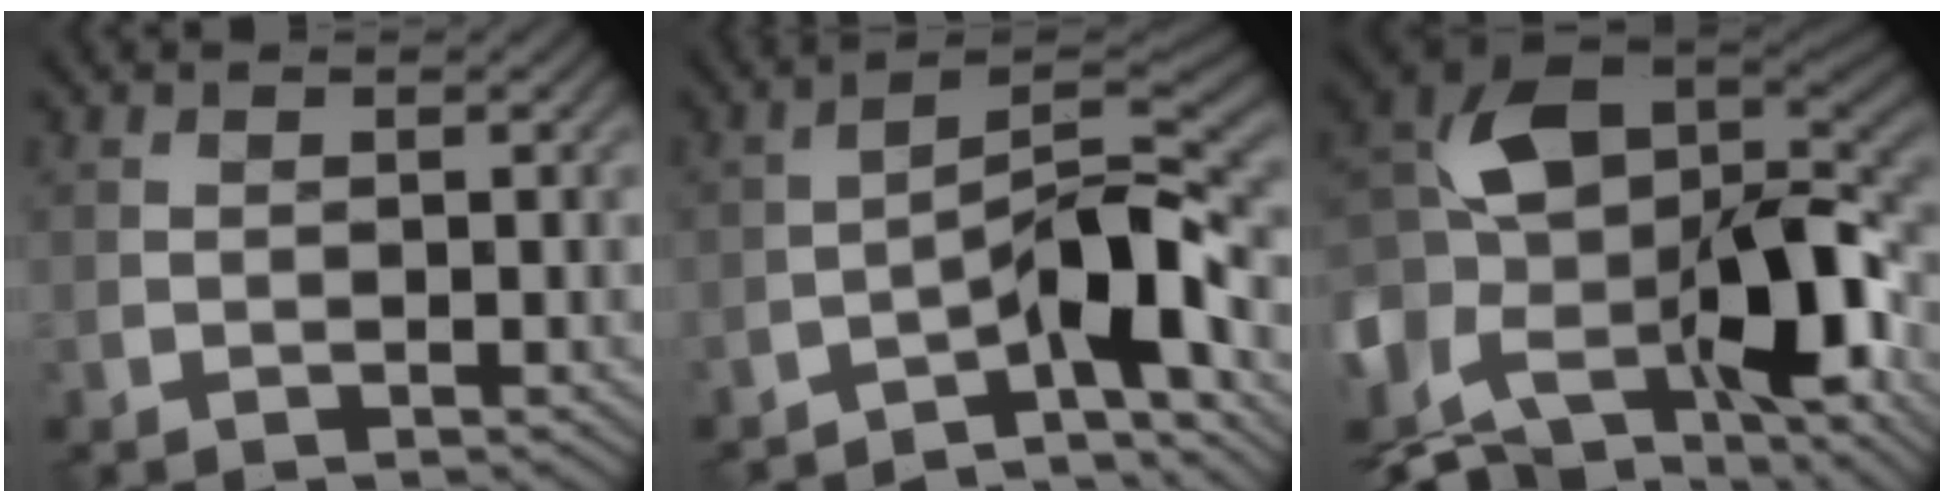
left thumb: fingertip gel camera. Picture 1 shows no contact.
{"total": 9.5, "force": [-6.2, 2.3, 6.8], "torque": [-0.091, 0.013, -0.119]}
{"total": 15.1, "force": [-2.9, 8.6, 12.1], "torque": [-0.254, -0.014, -0.056]}